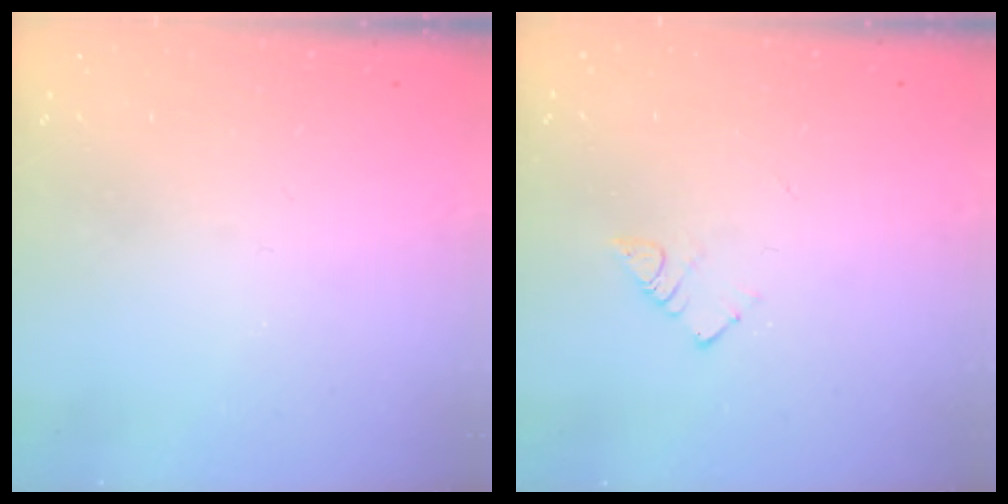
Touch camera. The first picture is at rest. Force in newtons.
{"total": 3.9, "press": 3.9, "slide": 0.2}